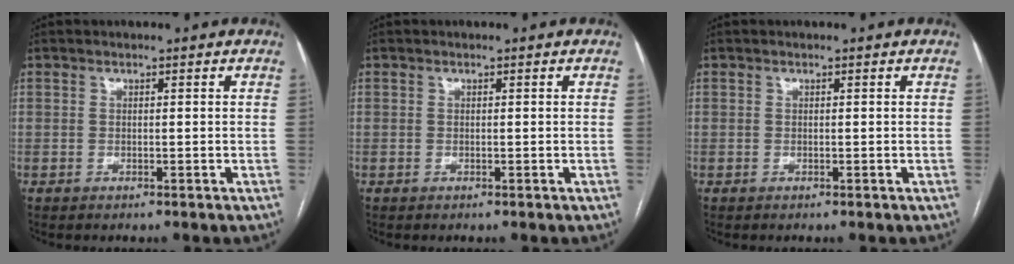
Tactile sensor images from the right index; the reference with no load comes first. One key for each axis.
{"total": 0.0}
{"total": 0.0}